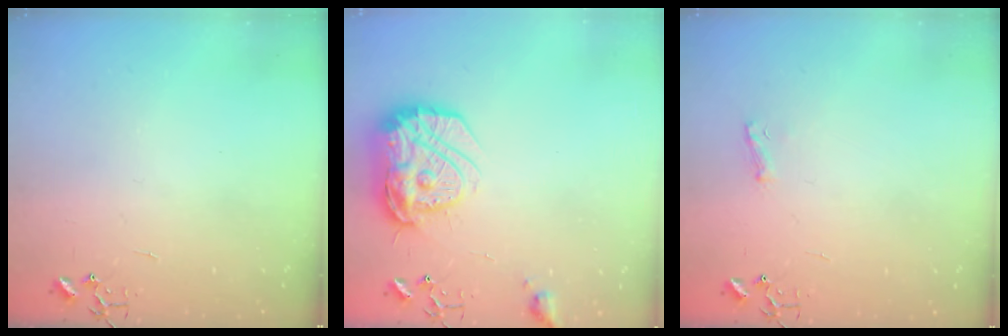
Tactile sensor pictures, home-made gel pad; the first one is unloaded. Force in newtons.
{"total": 18.2, "press": 18.2, "slide": 1.5}
{"total": 5.5, "press": 5.5, "slide": 0.7}